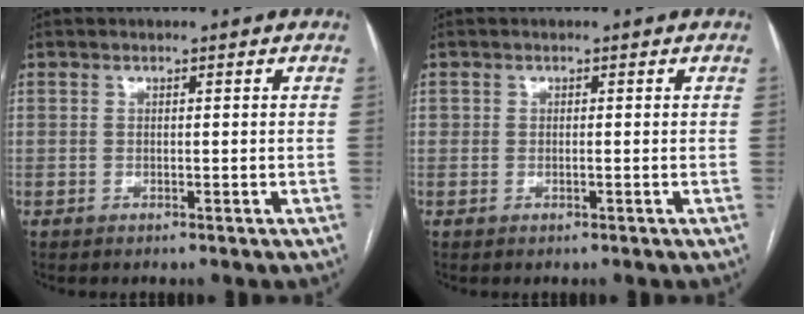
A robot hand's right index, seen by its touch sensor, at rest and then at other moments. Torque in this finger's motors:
{"motor_torque": [0.06, 0.05, -0.01, 0.01]}